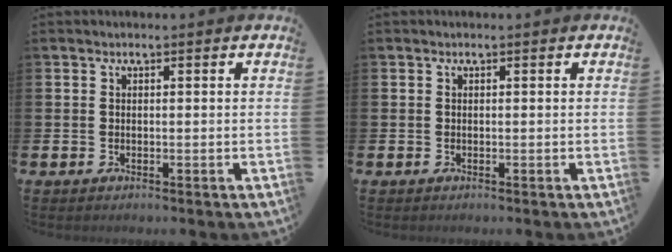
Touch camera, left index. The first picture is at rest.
{"total": 0.0}